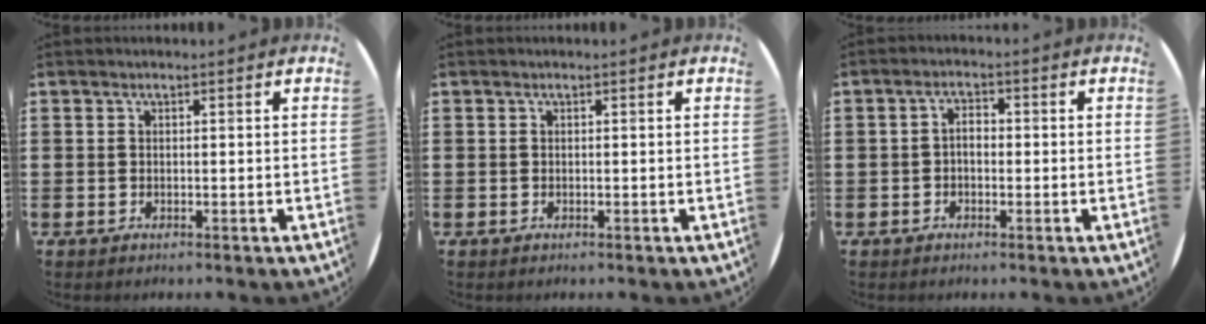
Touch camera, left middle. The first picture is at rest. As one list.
[{"total": 0.0}, {"total": 2.1, "force": [-0.3, 1.2, 1.7], "torque": [-0.034, 0.006, -0.007]}]